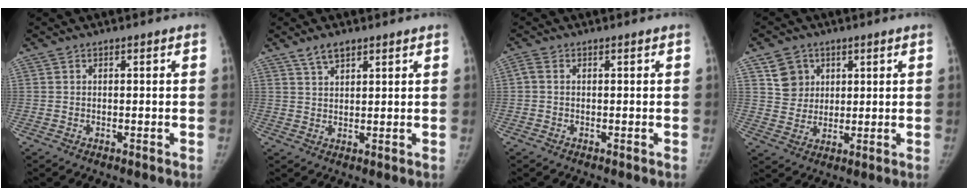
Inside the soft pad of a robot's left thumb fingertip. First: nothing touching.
{"total": 3.9, "force": [2.9, 1.6, 2.0], "torque": [-0.030, -0.013, 0.056]}
{"total": 1.3, "force": [0.3, 0.7, 1.1], "torque": [-0.028, 0.004, 0.004]}
{"total": 6.7, "force": [3.1, 5.7, 1.7], "torque": [-0.006, -0.016, 0.062]}